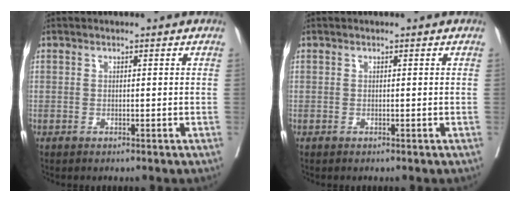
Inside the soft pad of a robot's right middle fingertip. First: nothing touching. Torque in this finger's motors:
{"motor_torque": [-0.07, 0.10, 0.03, 0.01]}